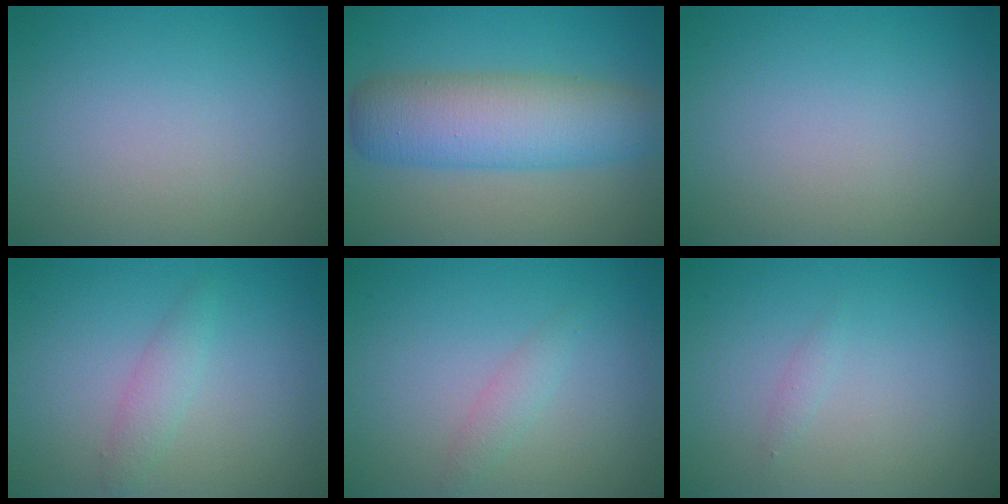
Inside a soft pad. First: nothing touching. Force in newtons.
{"total": 7.6, "press": 7.6, "slide": 0.1}
{"total": 0.0}
{"total": 1.7, "press": 1.7, "slide": 0.1}
{"total": 1.3, "press": 1.3, "slide": 0.1}
{"total": 0.6, "press": 0.6, "slide": 0.0}